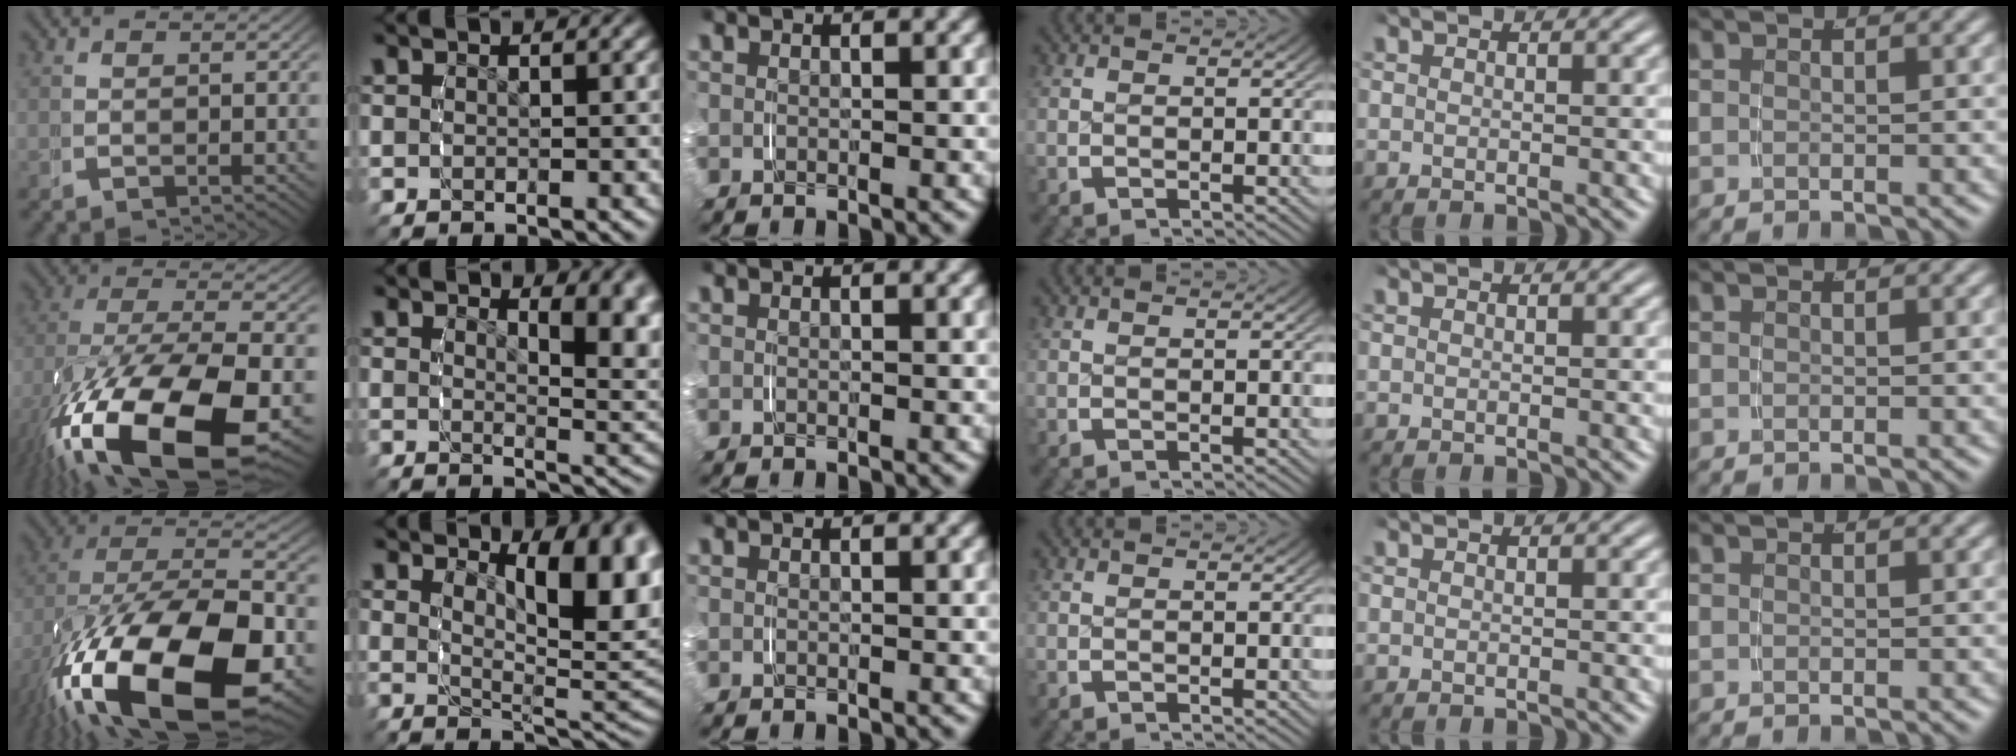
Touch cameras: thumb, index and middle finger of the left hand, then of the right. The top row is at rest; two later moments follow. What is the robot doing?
{"motion": "grasp_and_lifting", "object": "plastic wrap"}